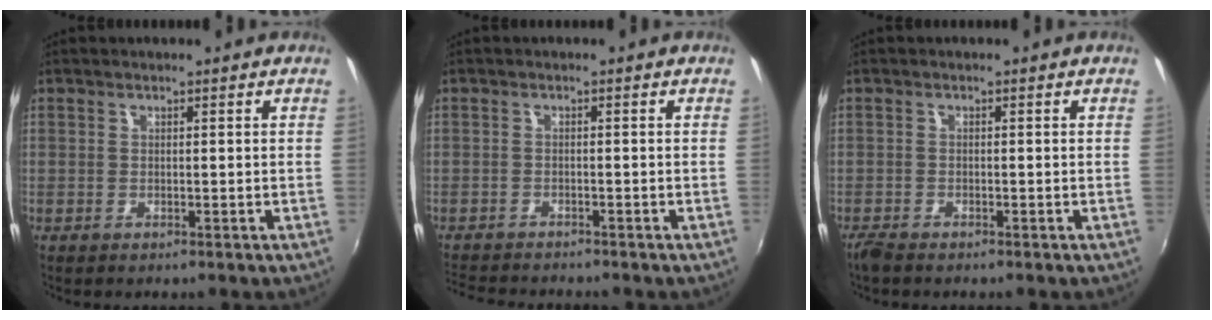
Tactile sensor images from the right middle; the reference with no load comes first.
{"total": 6.3, "force": [-6.0, 0.7, 1.8], "torque": [-0.053, -0.017, -0.103]}
{"total": 2.2, "force": [-2.0, 0.5, 0.9], "torque": [-0.025, -0.009, -0.042]}